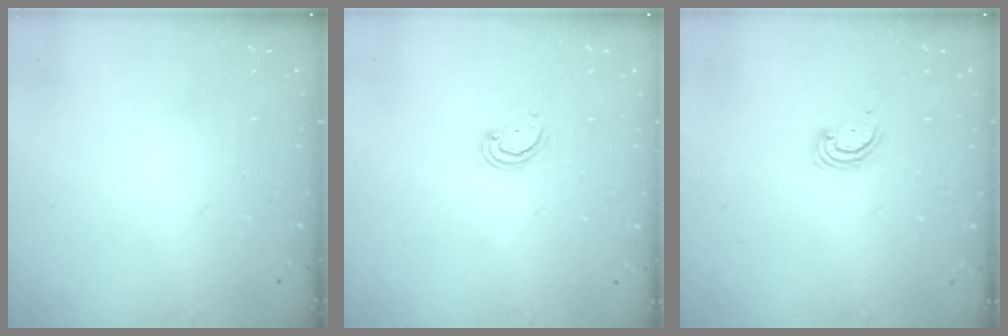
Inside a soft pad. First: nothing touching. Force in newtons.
{"total": 2.5, "press": 2.4, "slide": 0.2}
{"total": 2.9, "press": 2.9, "slide": 0.2}